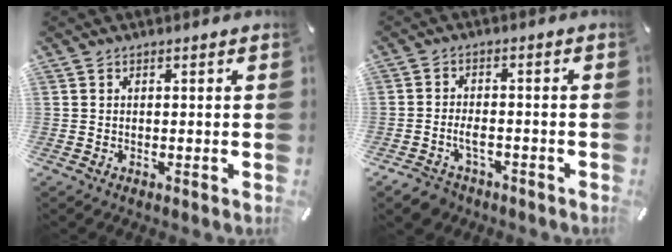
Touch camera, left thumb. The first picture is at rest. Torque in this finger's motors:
{"motor_torque": [0.34, 0.78, -0.17, 0.05, 0.04]}